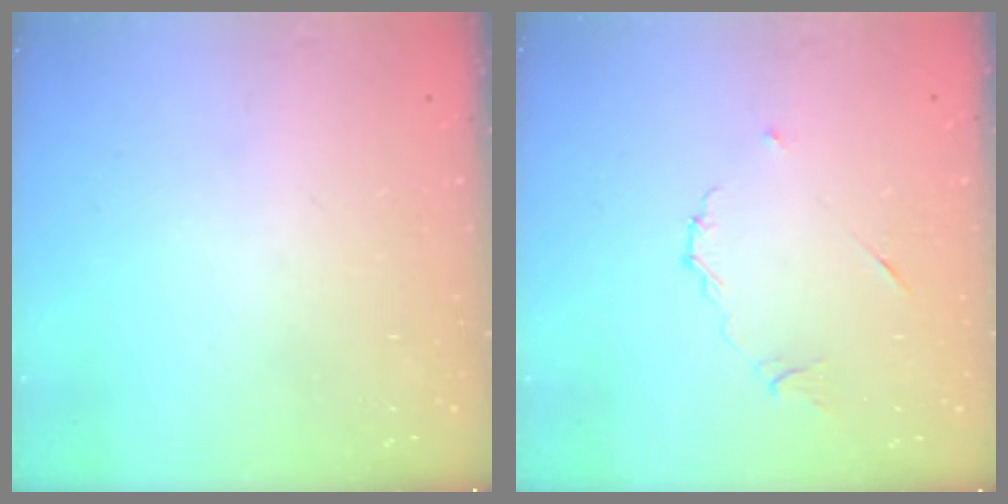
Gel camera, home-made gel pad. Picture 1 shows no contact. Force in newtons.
{"total": 6.5, "press": 6.4, "slide": 0.6}